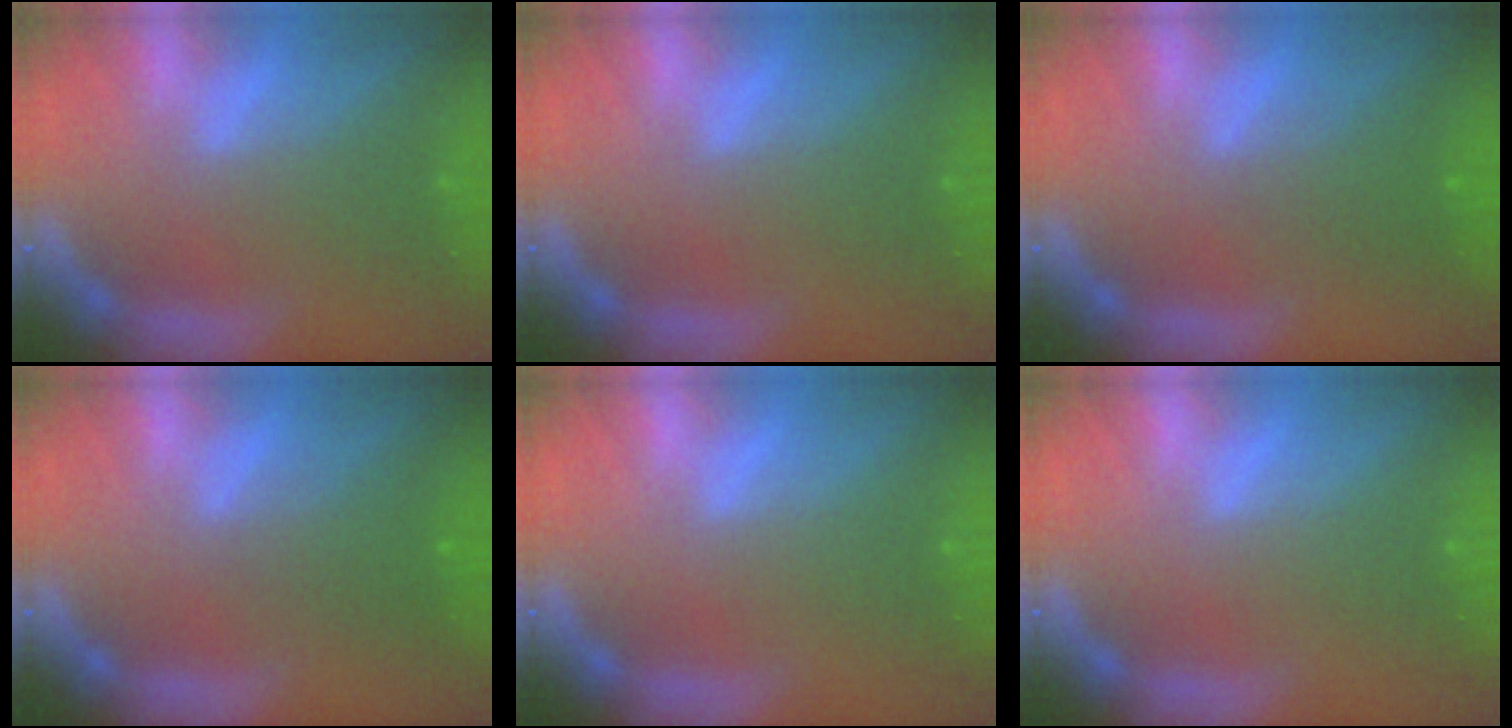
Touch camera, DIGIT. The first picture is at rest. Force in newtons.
{"total": 0.0}
{"total": 1.9}
{"total": 1.9}
{"total": 0.0}
{"total": 0.0}